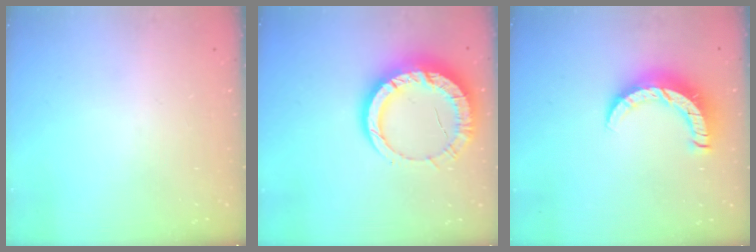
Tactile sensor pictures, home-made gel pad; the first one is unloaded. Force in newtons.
{"total": 14.3, "press": 14.3, "slide": 1.4}
{"total": 9.9, "press": 9.9, "slide": 0.6}